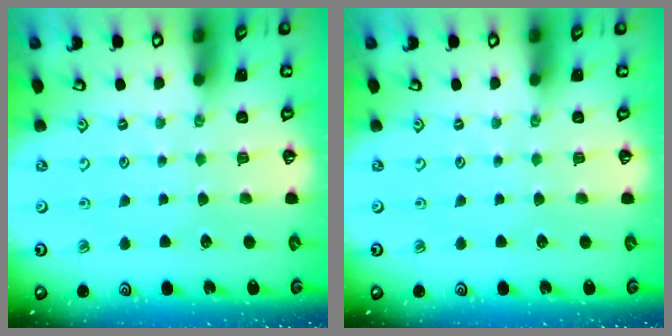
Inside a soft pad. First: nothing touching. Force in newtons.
{"total": 0.0}